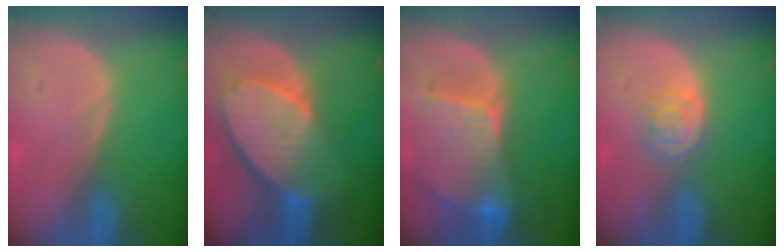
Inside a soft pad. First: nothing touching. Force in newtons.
{"total": 10.3, "press": 8.9, "slide": 5.1}
{"total": 9.3, "press": 8.1, "slide": 4.4}
{"total": 3.7, "press": 3.6, "slide": 1.0}